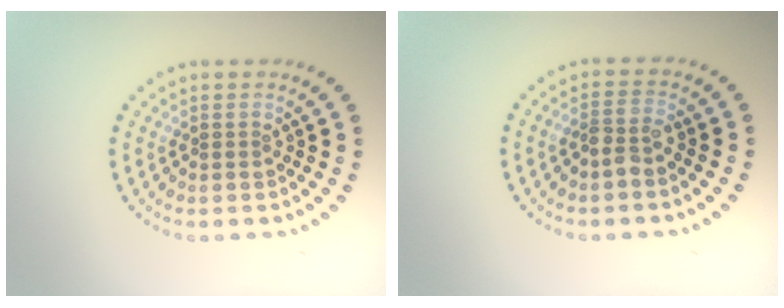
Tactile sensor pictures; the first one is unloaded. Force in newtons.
{"total": 1.8, "press": 1.6, "slide": 0.8}